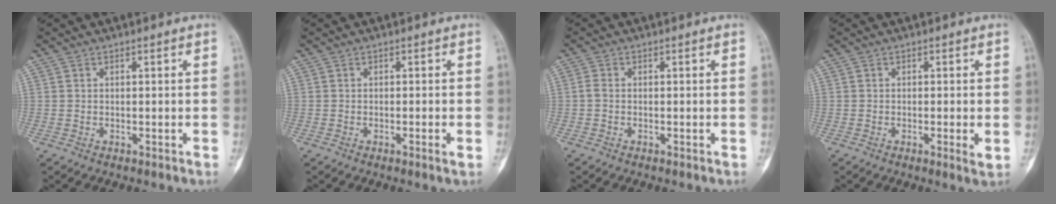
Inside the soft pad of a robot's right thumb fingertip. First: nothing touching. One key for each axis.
{"total": 1.4, "fx": -0.5, "fy": 0.1, "fz": 1.3, "tx": -0.025, "ty": -0.004, "tz": -0.009}
{"total": 1.2, "fx": -0.2, "fy": 0.8, "fz": 0.8, "tx": -0.021, "ty": 0.000, "tz": -0.009}
{"total": 2.4, "fx": -0.4, "fy": 0.3, "fz": 2.4, "tx": -0.044, "ty": -0.008, "tz": -0.010}